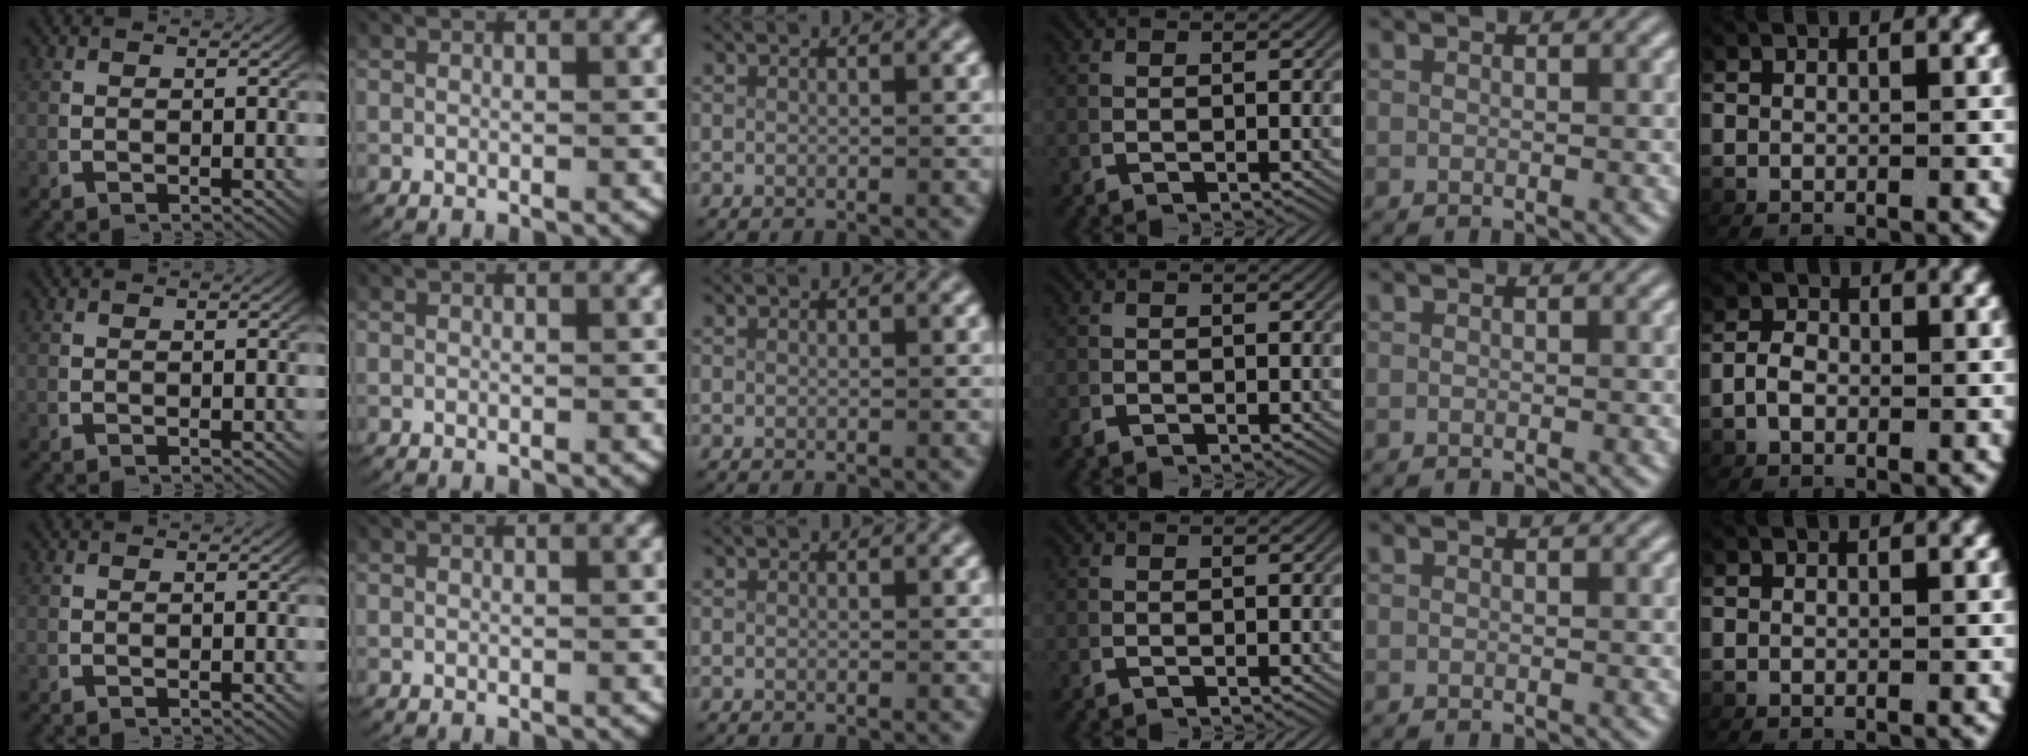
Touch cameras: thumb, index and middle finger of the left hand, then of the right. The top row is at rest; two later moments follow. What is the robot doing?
{"motion": "lift_and_place", "object": "paper towel"}